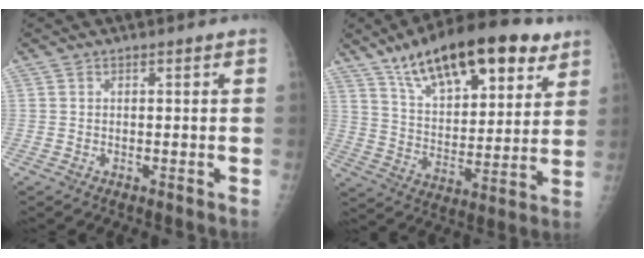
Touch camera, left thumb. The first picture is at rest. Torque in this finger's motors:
{"motor_torque": [0.43, 0.45, 1.47, -1.31, 0.16]}